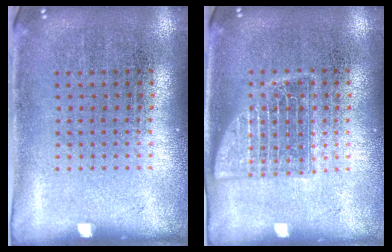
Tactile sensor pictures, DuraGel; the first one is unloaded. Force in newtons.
{"total": 2.5, "press": 2.5, "slide": 0.4}